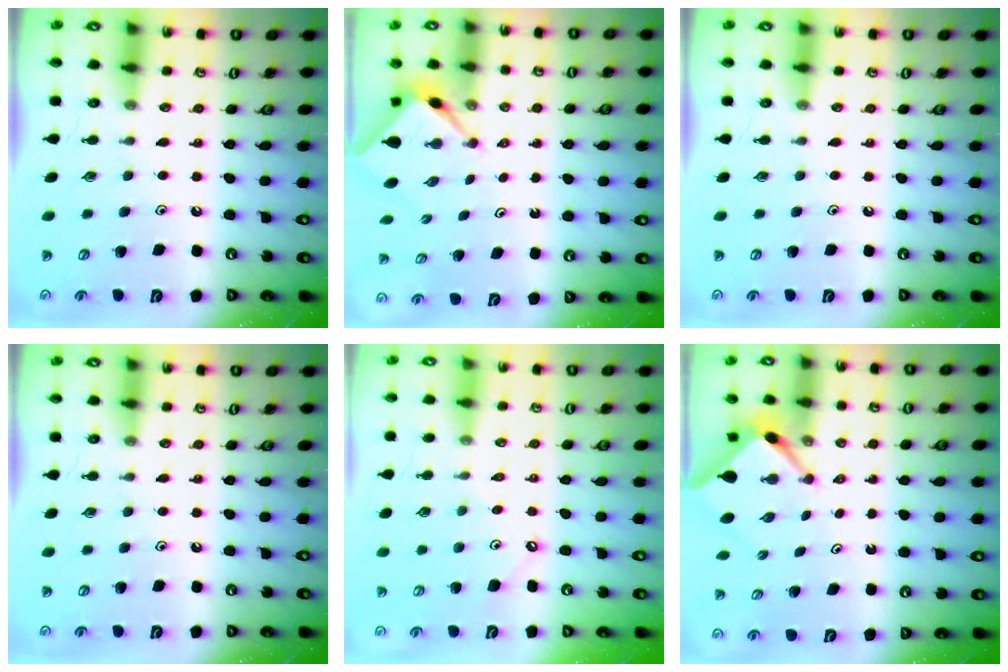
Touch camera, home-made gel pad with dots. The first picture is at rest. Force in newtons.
{"total": 2.5, "press": 2.5, "slide": 0.3}
{"total": 0.0}
{"total": 0.0}
{"total": 2.8, "press": 2.8, "slide": 0.5}
{"total": 2.5, "press": 2.5, "slide": 0.3}